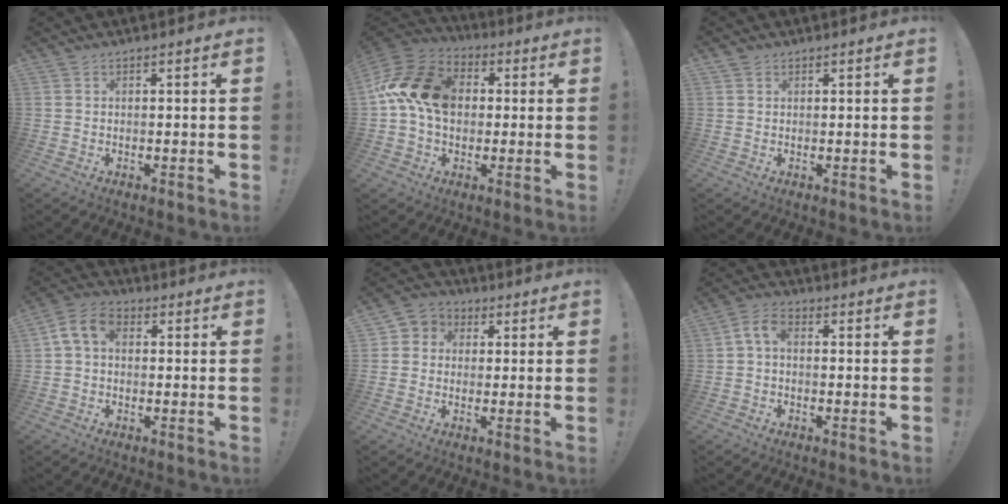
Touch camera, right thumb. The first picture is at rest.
{"total": 18.3, "force": [2.4, 13.4, 12.2], "torque": [-0.218, 0.017, 0.042]}
{"total": 0.9, "force": [0.7, 0.6, 0.2], "torque": [-0.013, 0.003, 0.015]}
{"total": 7.4, "force": [1.5, 5.0, 5.3], "torque": [-0.106, 0.008, 0.030]}
{"total": 5.1, "force": [-0.5, 4.9, 1.5], "torque": [-0.016, 0.014, -0.008]}
{"total": 4.7, "force": [0.1, 2.6, 4.0], "torque": [-0.089, 0.004, 0.002]}